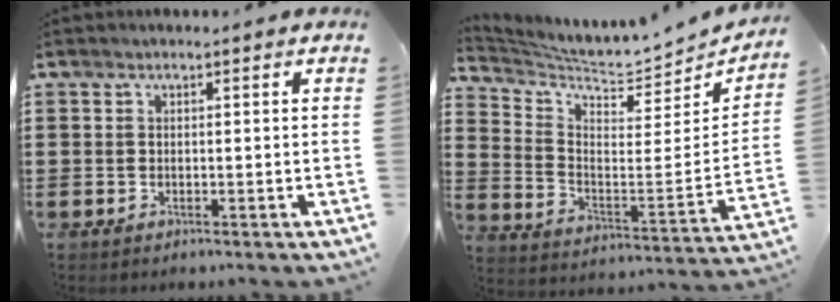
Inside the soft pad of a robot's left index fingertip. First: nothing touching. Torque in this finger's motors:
{"motor_torque": [1.26, -0.88, 0.05, 0.01]}